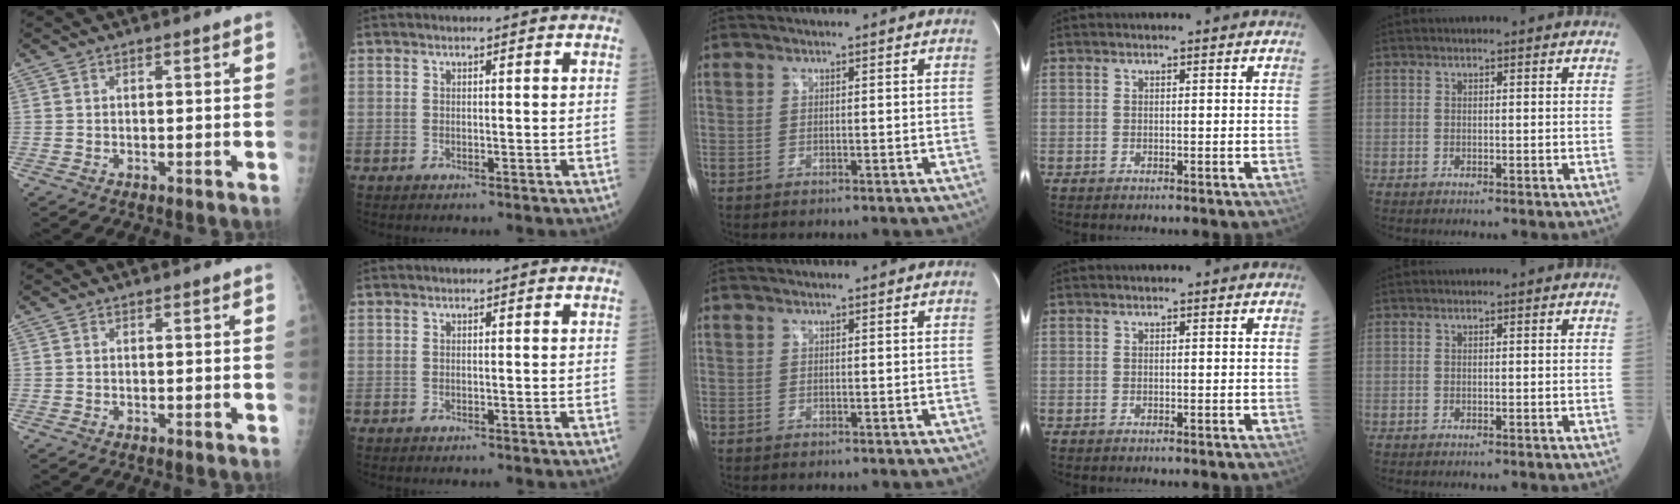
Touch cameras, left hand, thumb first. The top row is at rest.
{}